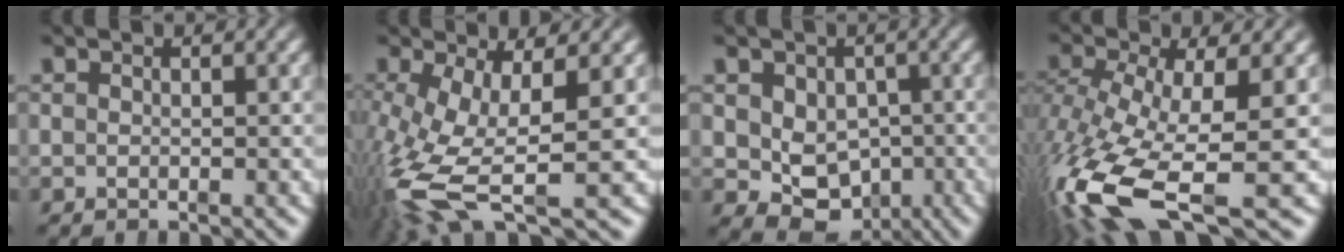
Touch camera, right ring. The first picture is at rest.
{"total": 9.0, "force": [-3.0, 5.0, 6.9], "torque": [-0.166, -0.054, -0.018]}
{"total": 5.9, "force": [-2.0, 4.6, 3.0], "torque": [-0.054, -0.046, -0.015]}
{"total": 9.2, "force": [-4.2, 3.9, 7.2], "torque": [-0.181, -0.069, -0.030]}